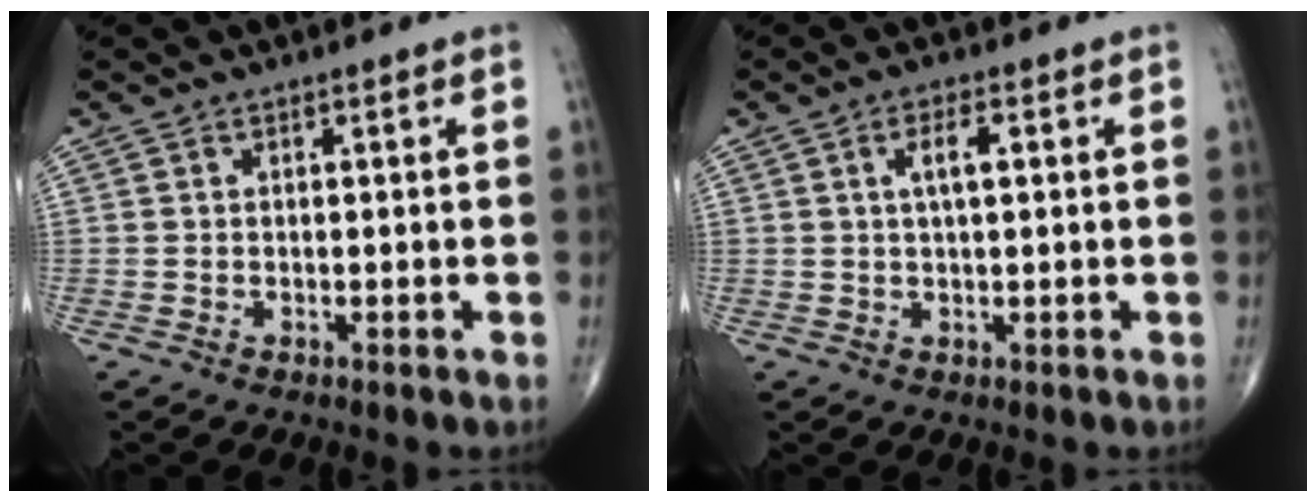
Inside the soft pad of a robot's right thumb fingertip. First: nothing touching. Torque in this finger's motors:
{"motor_torque": [1.19, 2.08, 0.32, 0.07, 0.01]}